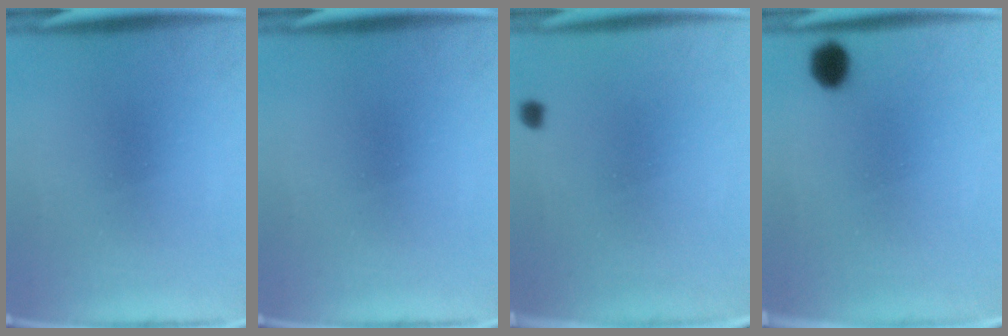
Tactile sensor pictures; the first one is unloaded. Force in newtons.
{"total": 0.0}
{"total": 1.0}
{"total": 2.3}